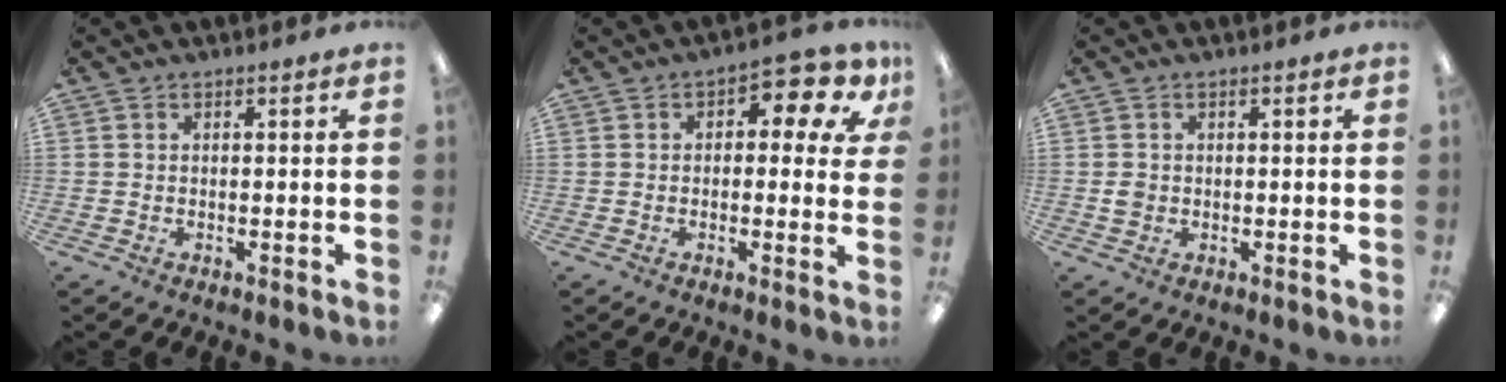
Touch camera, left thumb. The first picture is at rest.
{"total": 7.3, "force": [2.6, 3.7, 5.8], "torque": [-0.073, -0.010, 0.039]}
{"total": 2.0, "force": [0.1, 1.7, 0.9], "torque": [-0.010, 0.002, -0.002]}